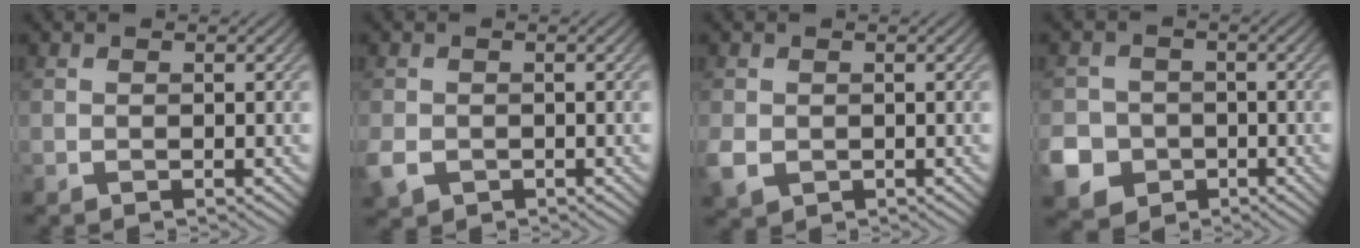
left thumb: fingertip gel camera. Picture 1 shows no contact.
{"total": 3.2, "force": [-1.3, 2.4, 1.5], "torque": [-0.043, -0.014, -0.030]}
{"total": 3.0, "force": [-0.6, 2.5, 1.5], "torque": [-0.042, -0.010, -0.013]}
{"total": 7.5, "force": [-3.2, 6.5, 2.1], "torque": [-0.061, -0.027, -0.078]}